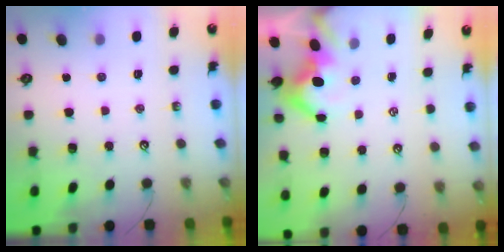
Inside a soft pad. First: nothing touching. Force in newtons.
{"total": 2.0, "press": 1.8, "slide": 0.9}